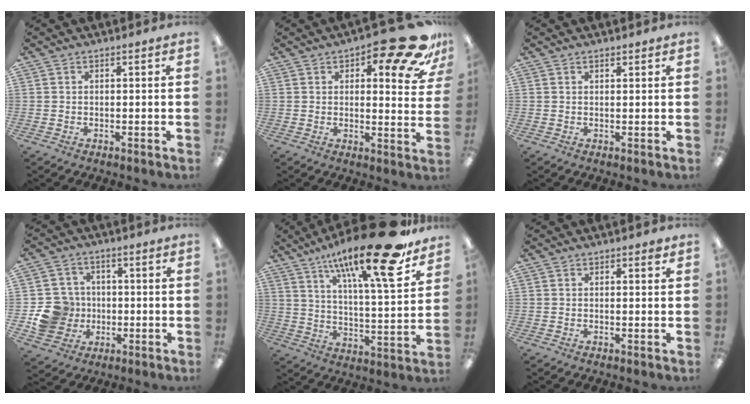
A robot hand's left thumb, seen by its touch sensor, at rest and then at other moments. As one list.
[{"total": 16.9, "force": [10.1, 6.0, 12.1], "torque": [-0.154, -0.063, 0.158]}, {"total": 0.9, "force": [0.7, 0.3, 0.3], "torque": [0.000, -0.004, 0.012]}, {"total": 10.8, "force": [-1.9, 10.2, 3.0], "torque": [-0.061, 0.022, -0.021]}, {"total": 23.2, "force": [15.7, 4.6, 16.4], "torque": [-0.259, -0.101, 0.245]}, {"total": 0.9, "force": [0.7, 0.3, 0.5], "torque": [-0.002, -0.002, 0.011]}]